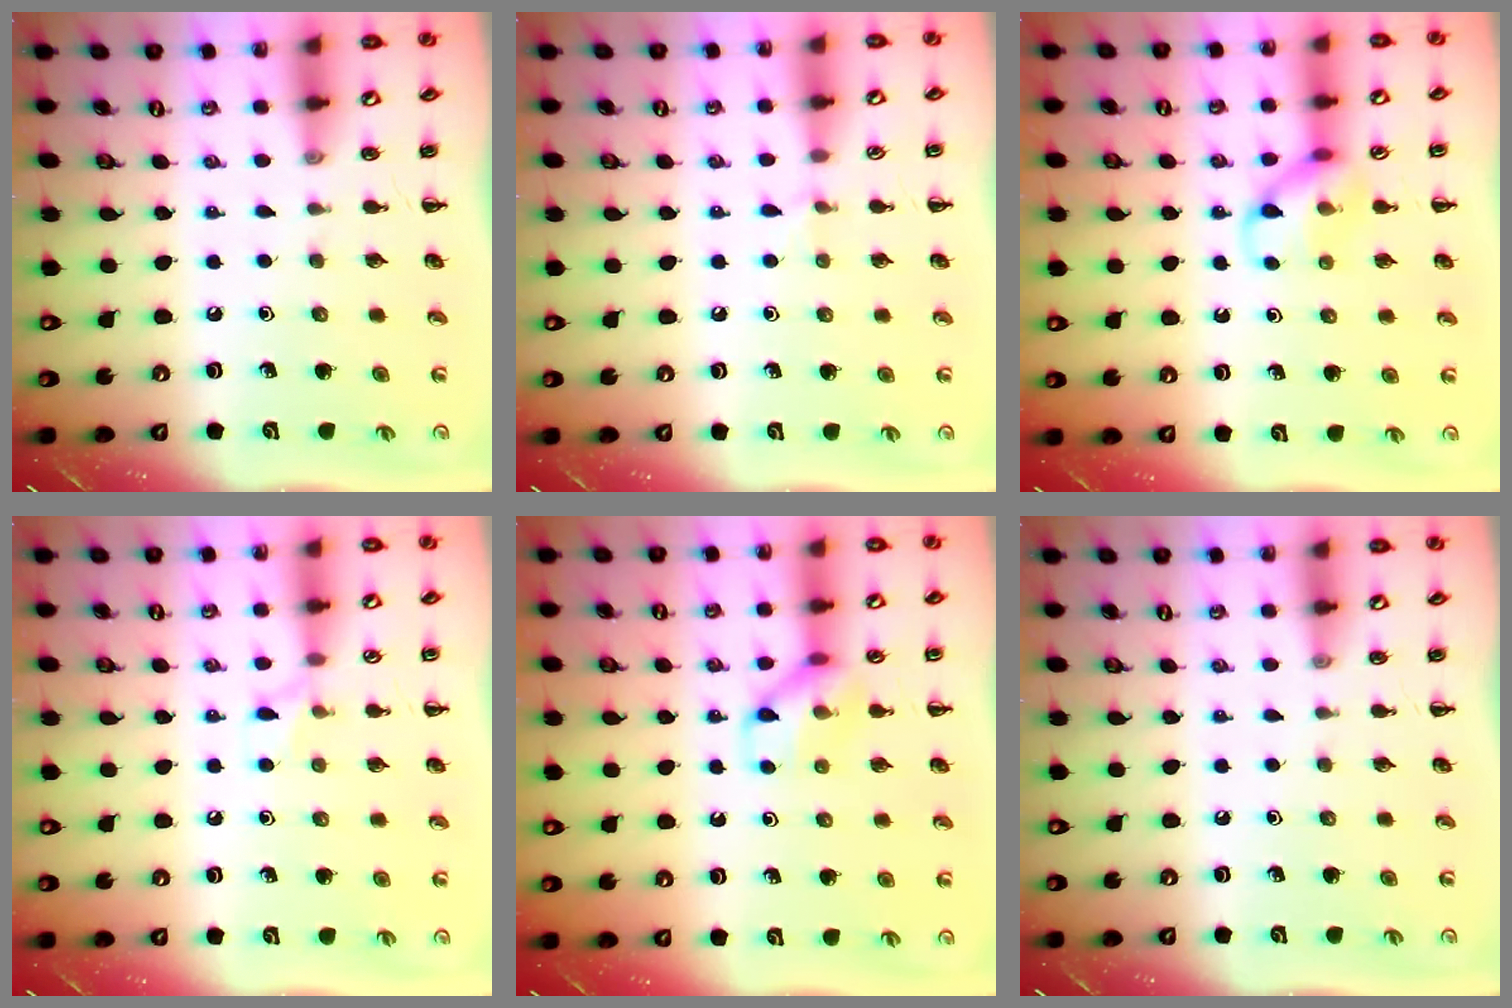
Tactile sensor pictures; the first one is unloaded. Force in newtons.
{"total": 3.8, "press": 3.6, "slide": 1.1}
{"total": 10.7, "press": 10.7, "slide": 0.9}
{"total": 5.4, "press": 5.0, "slide": 2.0}
{"total": 10.2, "press": 10.2, "slide": 0.8}
{"total": 0.0}